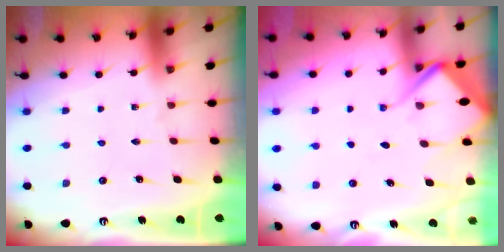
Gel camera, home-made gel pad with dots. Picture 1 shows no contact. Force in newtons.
{"total": 8.5, "press": 8.5, "slide": 1.0}